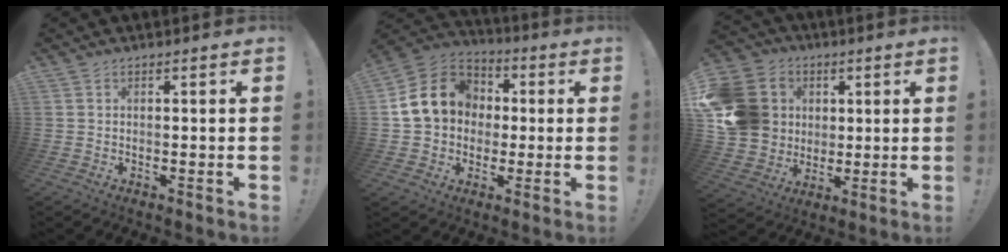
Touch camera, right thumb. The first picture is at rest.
{"total": 16.0, "force": [2.4, 13.4, 8.3], "torque": [-0.144, 0.015, 0.057]}
{"total": 18.0, "force": [2.5, 16.0, 7.7], "torque": [-0.139, 0.004, 0.072]}